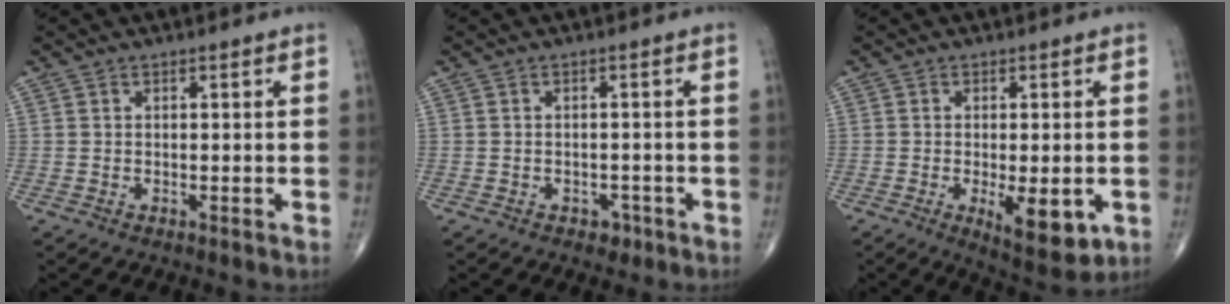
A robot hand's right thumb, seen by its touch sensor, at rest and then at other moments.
{"total": 2.1, "force": [-1.2, 1.5, 0.8], "torque": [-0.002, 0.006, -0.014]}
{"total": 9.3, "force": [-2.6, 3.6, 8.2], "torque": [-0.108, -0.018, -0.031]}